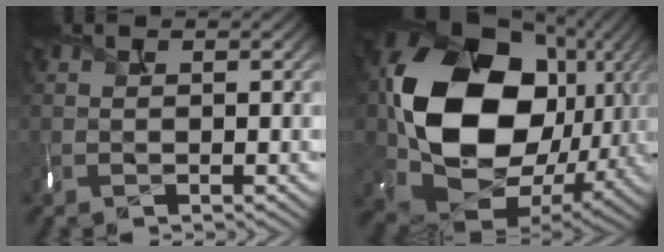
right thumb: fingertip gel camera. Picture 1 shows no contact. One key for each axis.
{"total": 18.7, "fx": 2.1, "fy": 14.8, "fz": 11.2, "tx": -0.236, "ty": -0.040, "tz": 0.061}